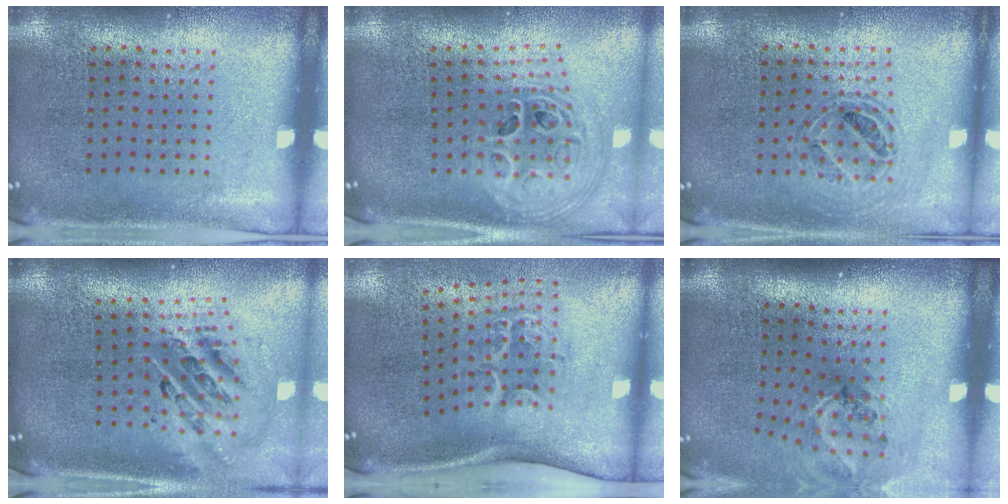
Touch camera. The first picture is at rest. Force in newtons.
{"total": 2.8, "press": 2.0, "slide": 1.9}
{"total": 0.8, "press": 0.8, "slide": 0.2}
{"total": 1.8, "press": 1.4, "slide": 1.2}
{"total": 2.2, "press": 1.3, "slide": 1.8}
{"total": 1.3, "press": 1.1, "slide": 0.7}